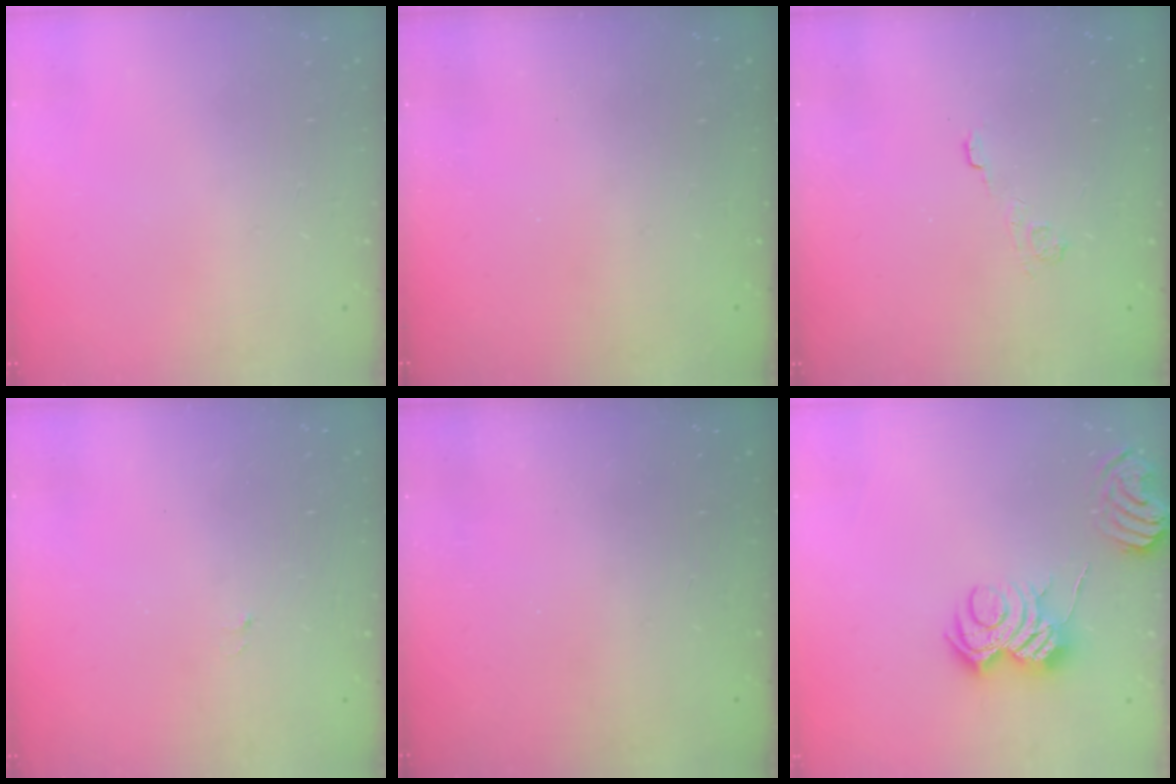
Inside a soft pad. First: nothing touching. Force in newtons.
{"total": 1.8, "press": 1.6, "slide": 0.7}
{"total": 2.5, "press": 2.1, "slide": 1.4}
{"total": 2.8, "press": 2.6, "slide": 0.8}
{"total": 2.3, "press": 2.2, "slide": 0.7}
{"total": 7.0, "press": 7.0, "slide": 0.6}